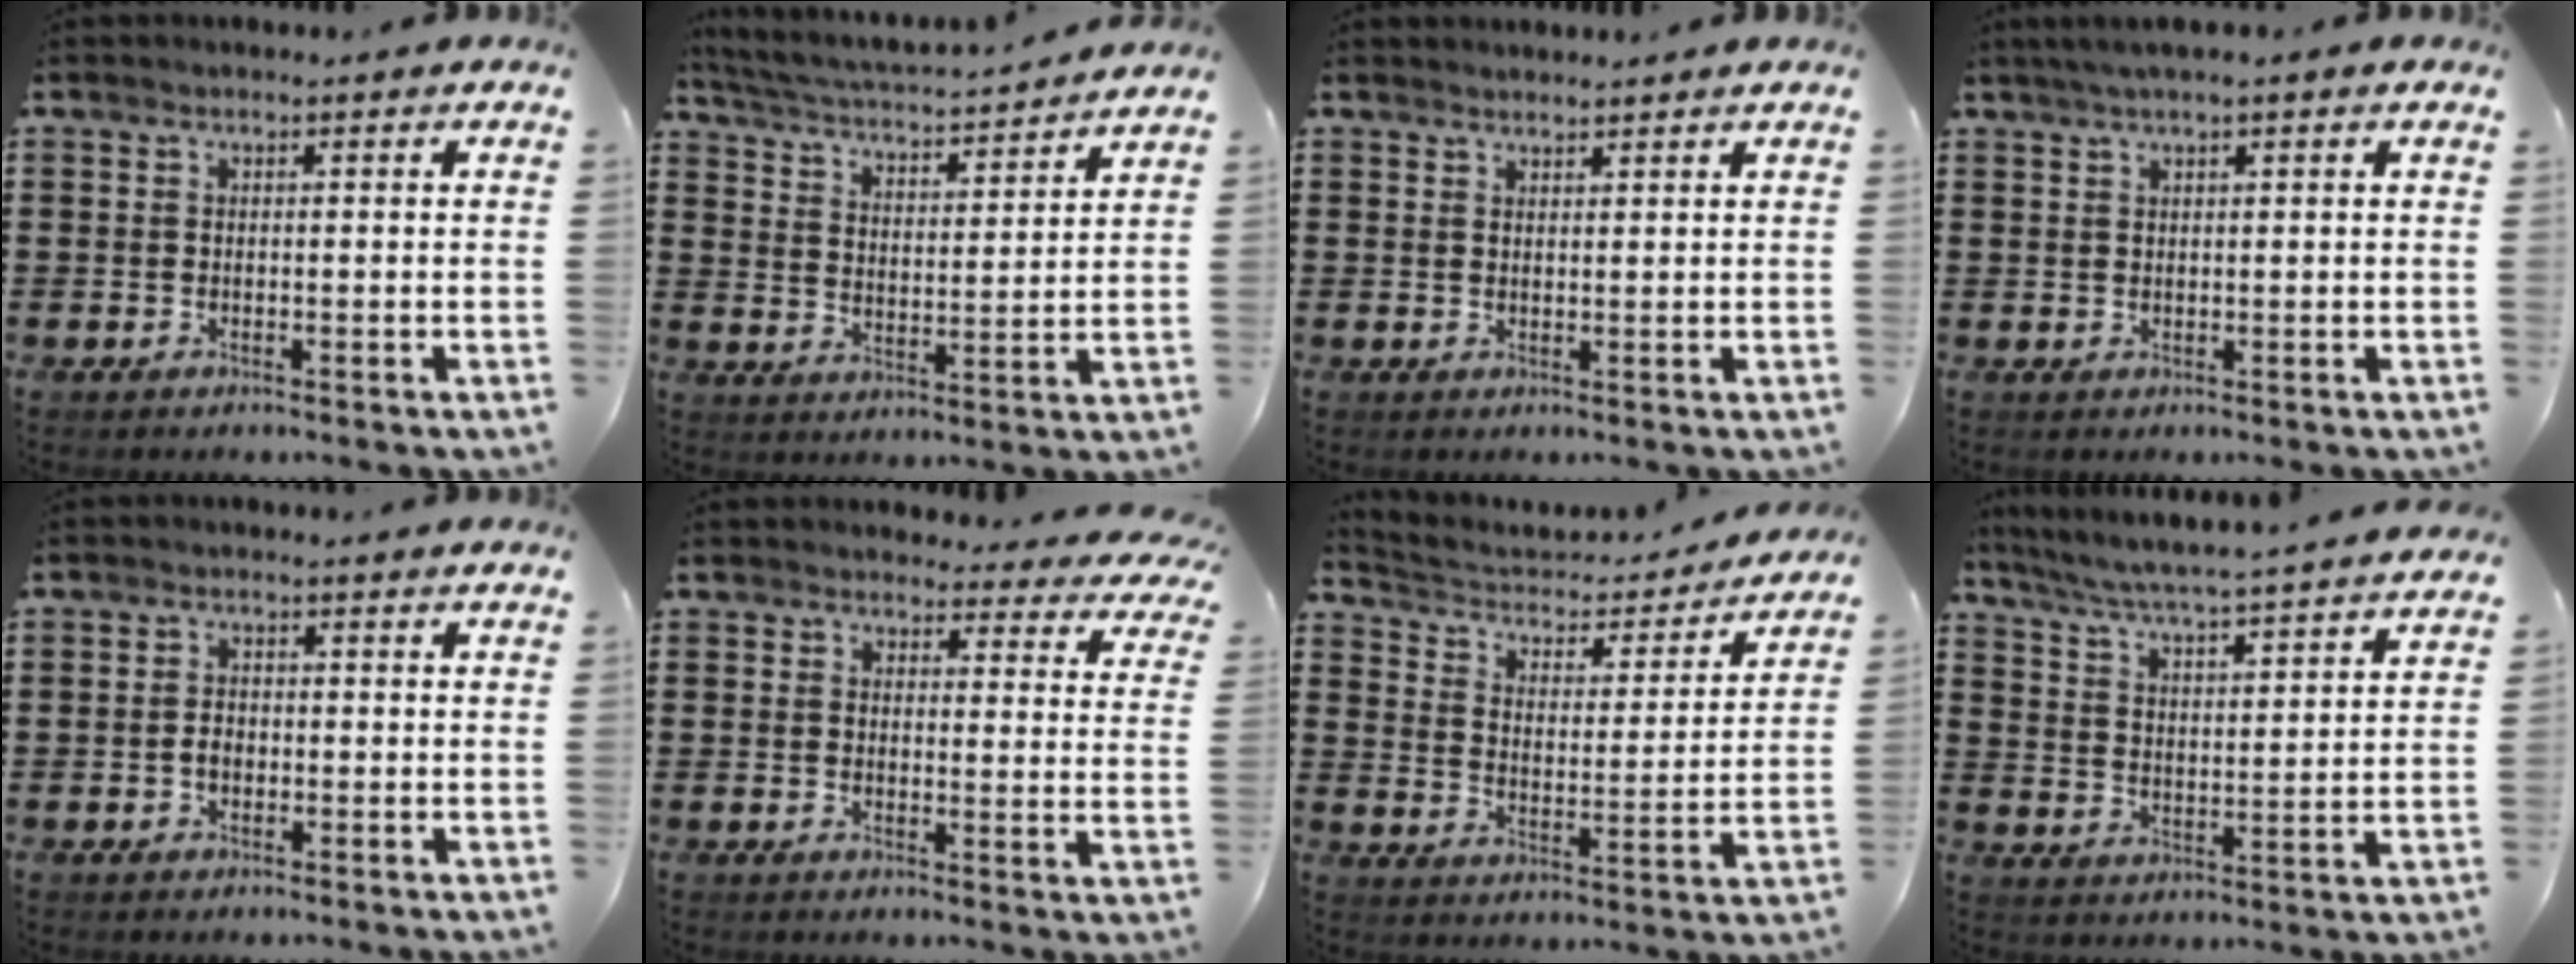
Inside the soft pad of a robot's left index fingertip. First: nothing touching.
{"total": 3.5, "force": [3.3, -0.3, 0.9], "torque": [-0.038, -0.032, 0.048]}
{"total": 1.6, "force": [1.6, 0.1, 0.0], "torque": [-0.004, 0.001, 0.032]}
{"total": 1.9, "force": [1.3, 0.1, 1.4], "torque": [-0.028, 0.003, 0.024]}
{"total": 1.9, "force": [-0.3, 1.2, 1.4], "torque": [-0.029, 0.004, -0.006]}
{"total": 3.8, "force": [3.6, 0.8, 0.7], "torque": [-0.014, -0.020, 0.063]}
{"total": 3.0, "force": [2.6, 1.2, 0.8], "torque": [-0.036, -0.024, 0.035]}
{"total": 4.6, "force": [4.3, -0.9, 1.3], "torque": [-0.049, -0.041, 0.063]}